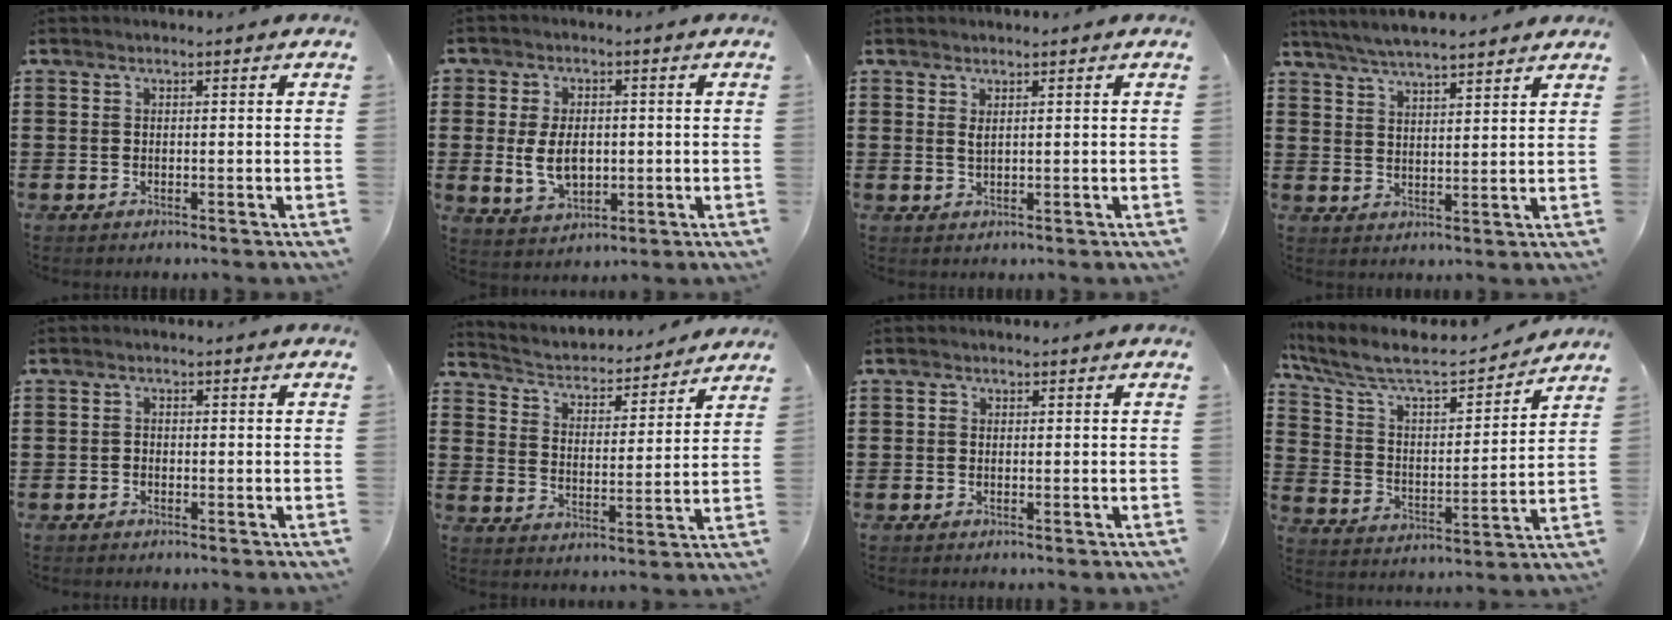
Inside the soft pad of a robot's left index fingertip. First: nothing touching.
{"total": 6.6, "force": [-0.2, 4.4, 4.9], "torque": [-0.093, 0.002, -0.010]}
{"total": 1.3, "force": [0.6, 0.3, 1.1], "torque": [-0.023, 0.001, 0.011]}
{"total": 4.8, "force": [4.6, 0.1, 1.5], "torque": [-0.044, -0.015, 0.083]}
{"total": 0.9, "force": [-0.7, 0.5, 0.1], "torque": [-0.006, 0.000, -0.015]}
{"total": 2.9, "force": [2.9, 0.4, 0.3], "torque": [-0.026, -0.031, 0.040]}
{"total": 0.8, "force": [-0.1, 0.7, 0.3], "torque": [-0.009, 0.004, -0.003]}
{"total": 7.9, "force": [6.9, 1.5, 3.4], "torque": [-0.098, -0.046, 0.114]}